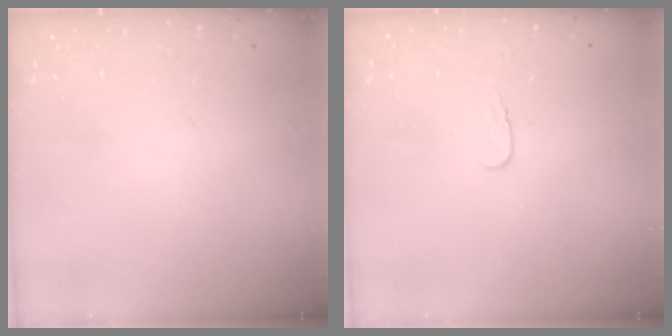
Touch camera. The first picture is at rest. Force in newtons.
{"total": 3.9, "press": 3.8, "slide": 0.4}